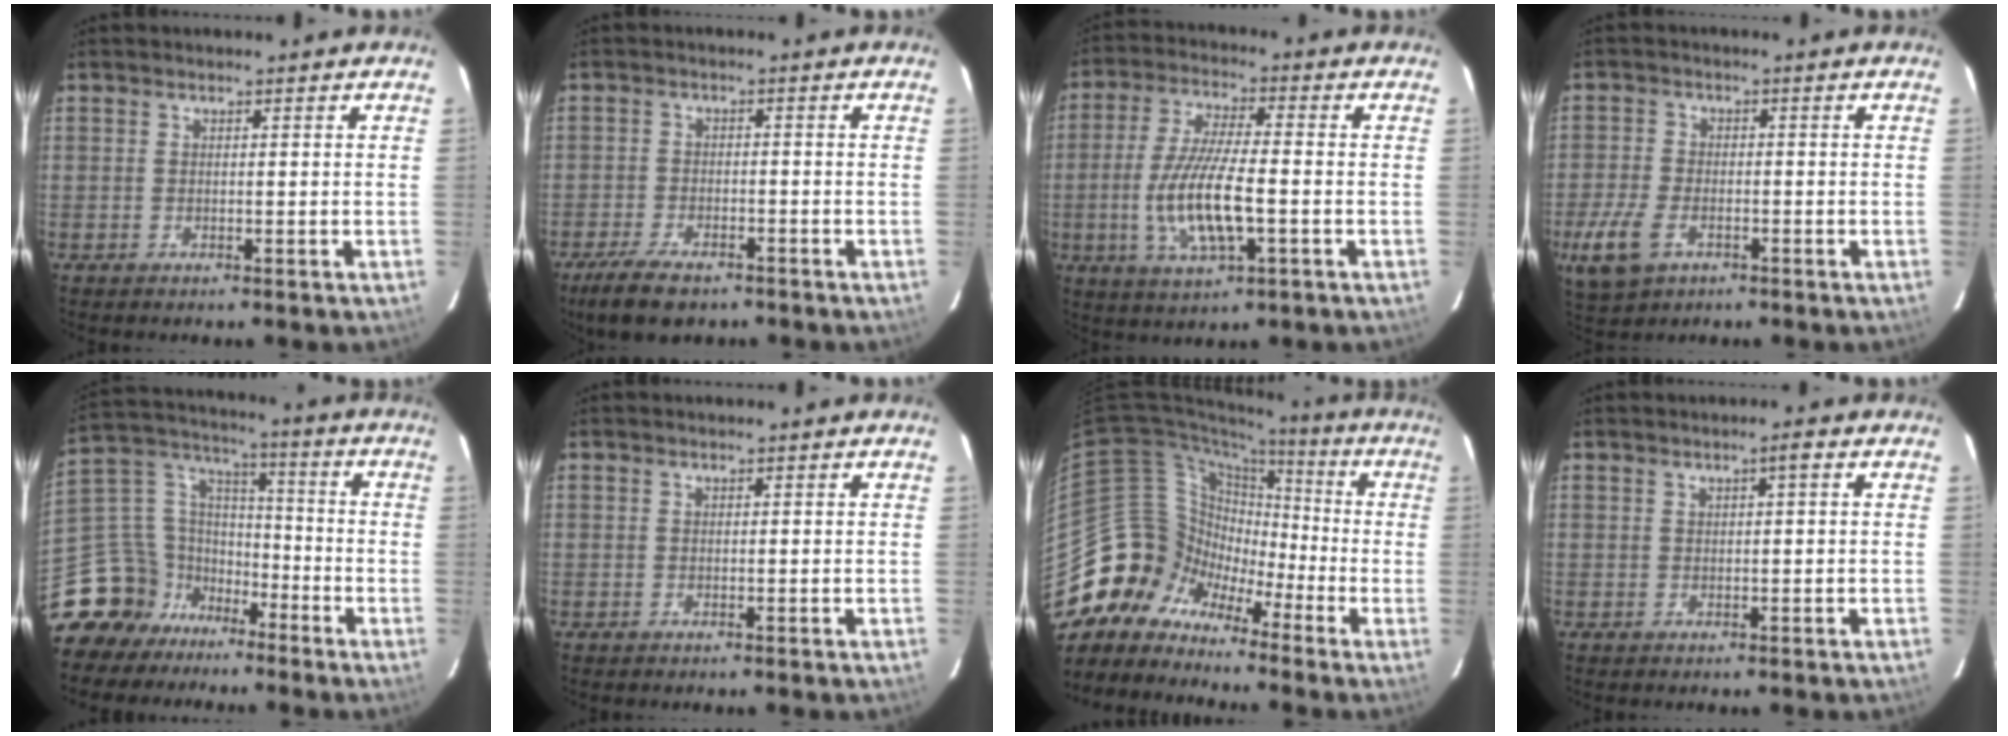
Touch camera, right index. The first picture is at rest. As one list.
[{"total": 8.2, "force": [-6.2, 3.1, 4.4], "torque": [-0.116, -0.017, -0.109]}, {"total": 12.6, "force": [-3.0, 3.4, 11.8], "torque": [-0.239, -0.011, -0.054]}, {"total": 8.9, "force": [-4.1, 5.3, 5.9], "torque": [-0.150, -0.012, -0.074]}, {"total": 13.9, "force": [-10.3, 9.1, 2.4], "torque": [-0.074, 0.060, -0.183]}, {"total": 0.0}, {"total": 11.1, "force": [-7.0, 8.6, 0.5], "torque": [-0.031, 0.046, -0.150]}, {"total": 1.4, "force": [0.6, -0.1, 1.3], "torque": [-0.022, 0.006, 0.010]}]